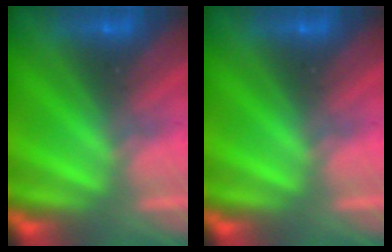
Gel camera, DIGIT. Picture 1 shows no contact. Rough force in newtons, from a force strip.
{"total": 0.0}